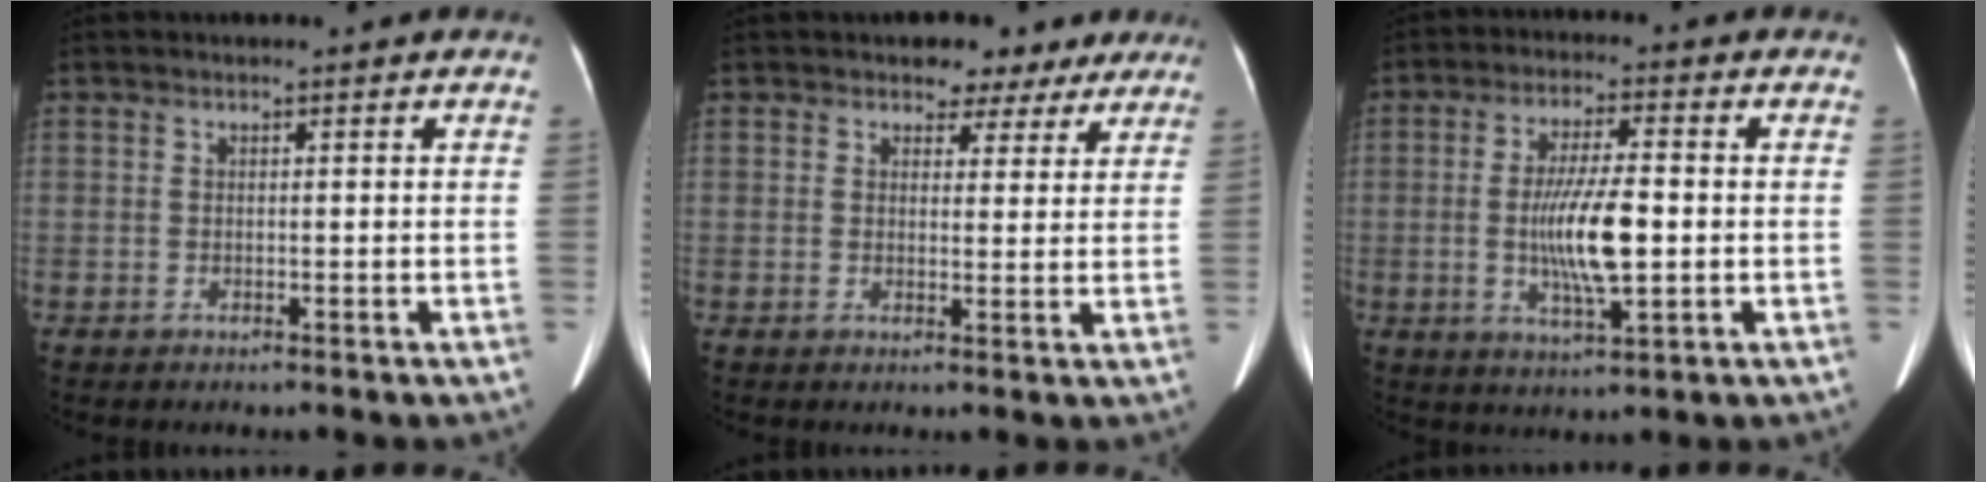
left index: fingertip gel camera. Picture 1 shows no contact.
{"total": 5.8, "force": [4.5, 3.5, 1.3], "torque": [-0.004, 0.004, 0.047]}
{"total": 9.5, "force": [-0.9, 1.6, 9.3], "torque": [-0.177, -0.006, -0.015]}